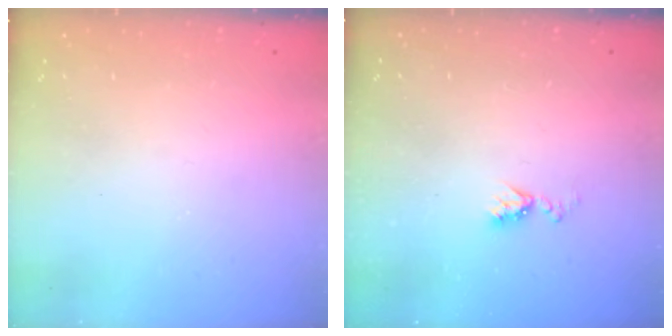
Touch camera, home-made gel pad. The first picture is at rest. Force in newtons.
{"total": 5.9, "press": 5.9, "slide": 0.8}